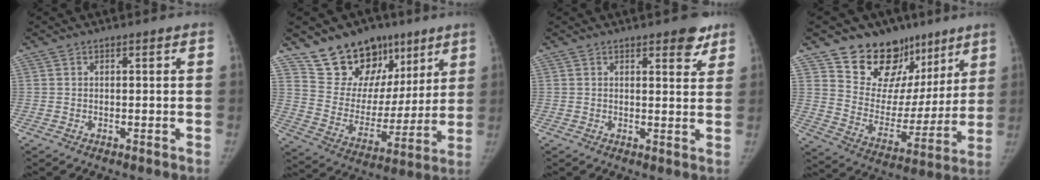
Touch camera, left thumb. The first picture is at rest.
{"total": 19.0, "force": [12.5, 12.4, 7.1], "torque": [-0.049, -0.057, 0.216]}
{"total": 4.8, "force": [3.2, 1.9, 3.1], "torque": [-0.017, -0.016, 0.037]}
{"total": 19.5, "force": [13.2, 12.5, 7.0], "torque": [-0.042, -0.070, 0.211]}